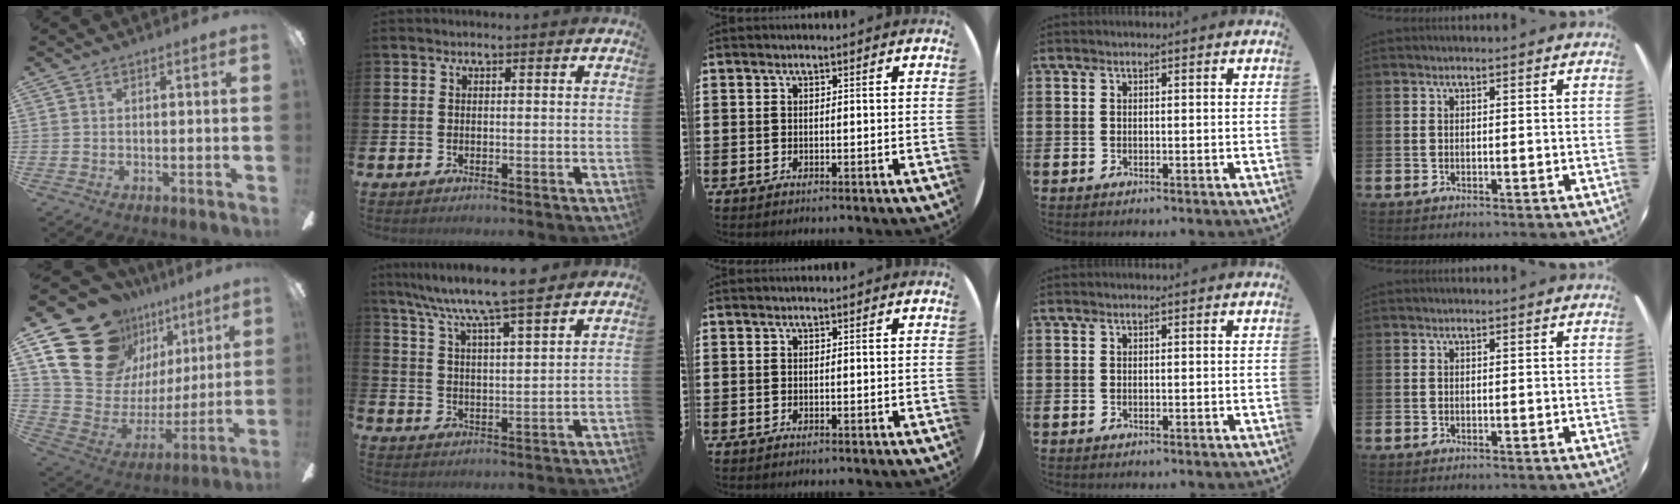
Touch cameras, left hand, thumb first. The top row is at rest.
{"thumb": {"total": 23.5, "force": [14.9, 15.1, 10.1], "torque": [-0.181, -0.084, 0.297]}, "index": {"total": 9.1, "force": [8.2, 0.1, 3.9], "torque": [-0.095, -0.046, 0.144]}}